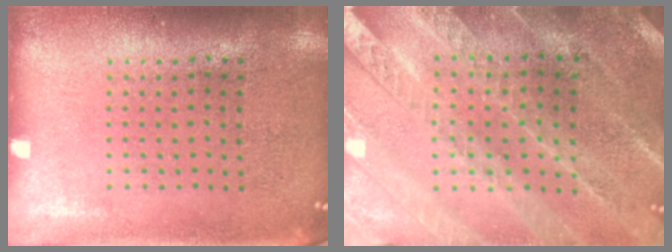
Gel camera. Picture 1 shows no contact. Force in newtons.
{"total": 2.4, "press": 2.4, "slide": 0.4}